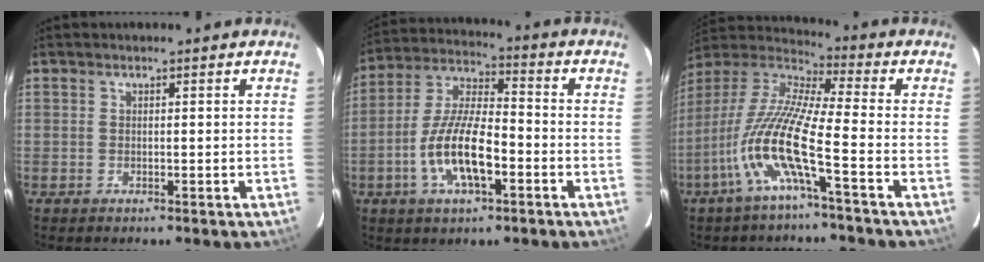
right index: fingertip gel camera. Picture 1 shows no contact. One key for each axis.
{"total": 12.9, "fx": -4.7, "fy": 4.7, "fz": 11.1, "tx": -0.232, "ty": -0.003, "tz": -0.086}
{"total": 14.2, "fx": -6.0, "fy": 0.9, "fz": 12.9, "tx": -0.246, "ty": -0.013, "tz": -0.124}